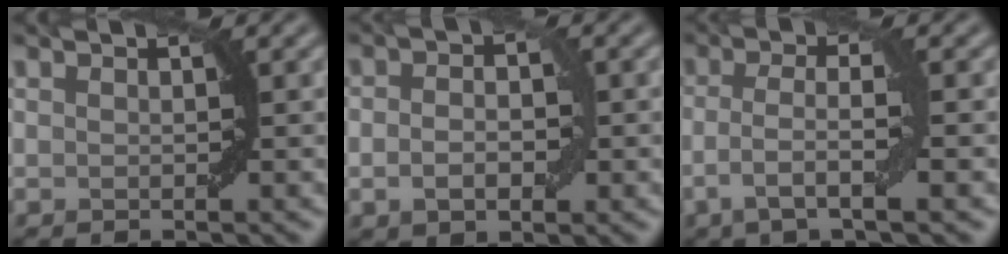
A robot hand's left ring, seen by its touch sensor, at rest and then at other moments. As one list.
[{"total": 3.3, "force": [-0.5, 2.0, 2.6], "torque": [-0.044, 0.002, -0.009]}, {"total": 3.7, "force": [-1.2, 0.6, 3.4], "torque": [-0.066, 0.005, -0.028]}]